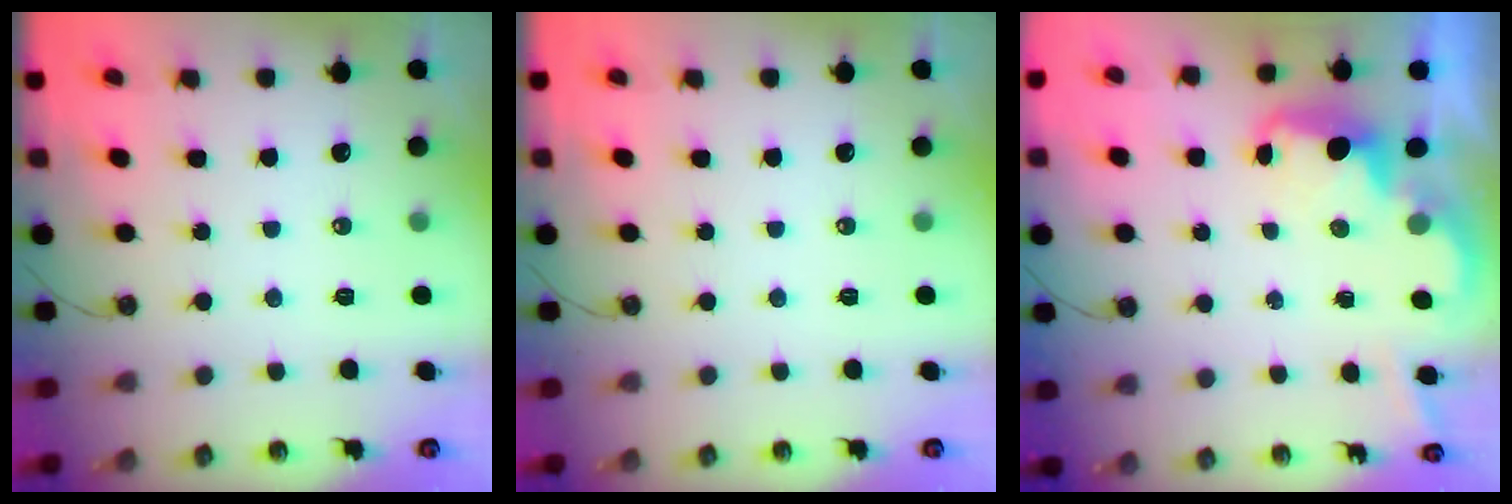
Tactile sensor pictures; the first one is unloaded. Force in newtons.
{"total": 0.0}
{"total": 2.7, "press": 2.6, "slide": 0.4}